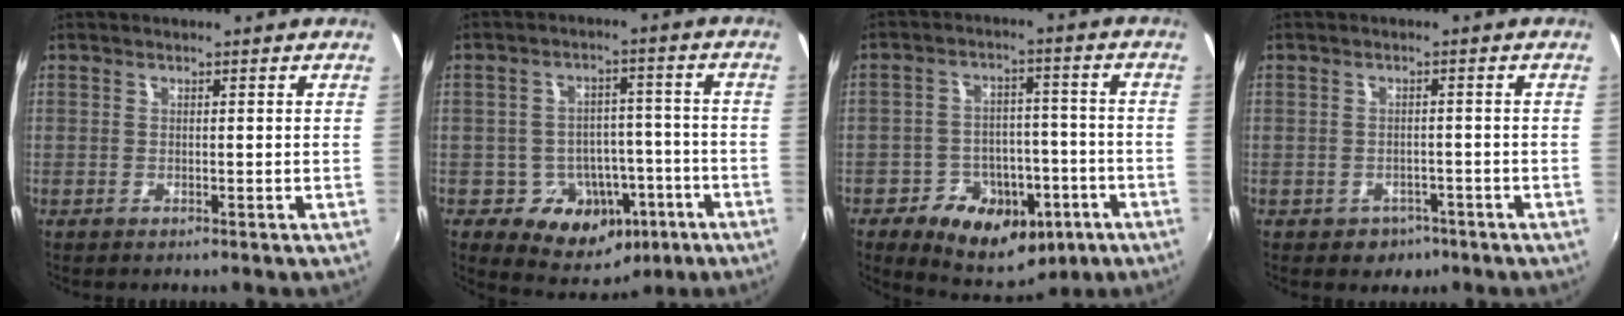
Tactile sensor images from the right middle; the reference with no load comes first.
{"total": 12.4, "force": [-5.4, 9.8, 5.4], "torque": [-0.101, 0.027, -0.050]}
{"total": 15.5, "force": [-7.8, 10.9, 7.7], "torque": [-0.159, 0.019, -0.098]}
{"total": 4.2, "force": [-2.3, 3.3, 1.0], "torque": [-0.031, -0.003, -0.028]}